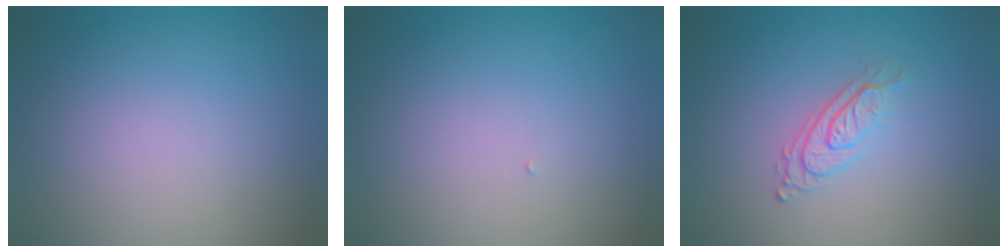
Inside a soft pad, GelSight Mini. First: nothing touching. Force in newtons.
{"total": 0.0}
{"total": 2.8, "press": 2.0, "slide": 1.9}